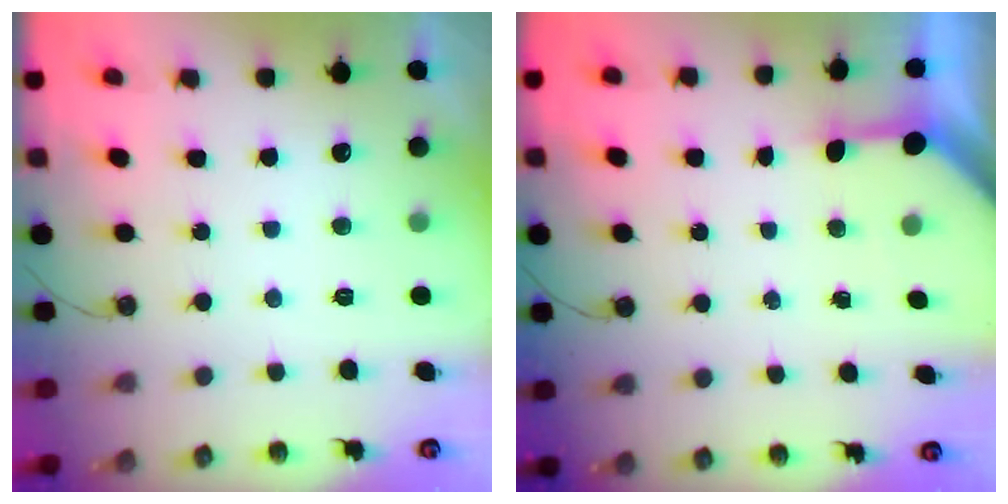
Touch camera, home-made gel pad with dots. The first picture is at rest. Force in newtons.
{"total": 3.4, "press": 3.4, "slide": 0.3}